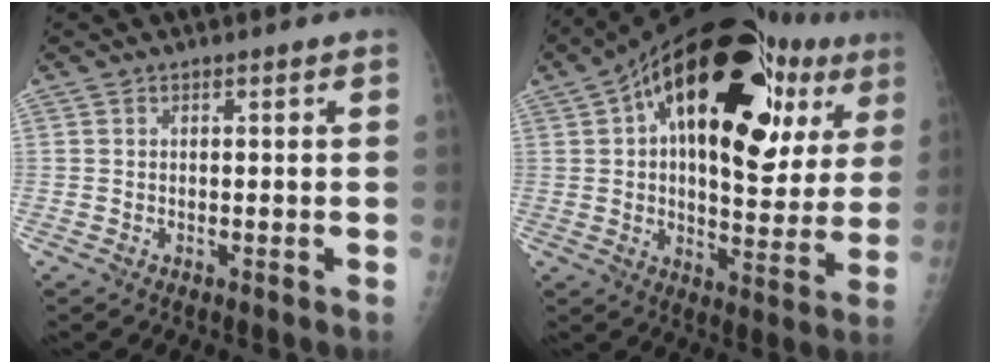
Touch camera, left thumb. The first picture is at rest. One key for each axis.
{"total": 31.4, "fx": 12.3, "fy": 15.2, "fz": 24.6, "tx": -0.333, "ty": 0.025, "tz": 0.183}